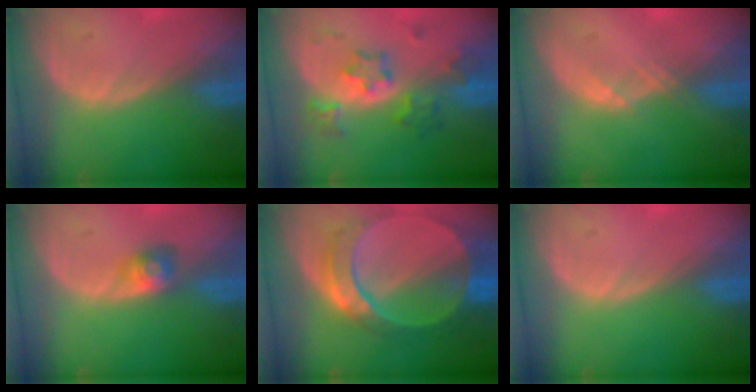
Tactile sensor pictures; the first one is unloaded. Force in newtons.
{"total": 6.1, "press": 5.9, "slide": 1.4}
{"total": 1.1, "press": 1.0, "slide": 0.2}
{"total": 2.9, "press": 2.7, "slide": 1.0}
{"total": 9.9, "press": 8.5, "slide": 5.0}
{"total": 0.0}